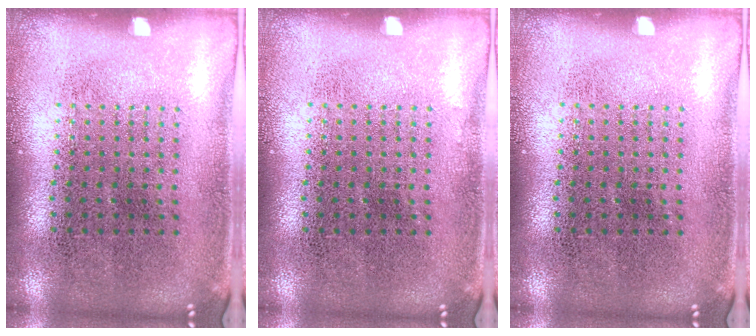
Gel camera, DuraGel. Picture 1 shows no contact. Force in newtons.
{"total": 0.0}
{"total": 0.0}